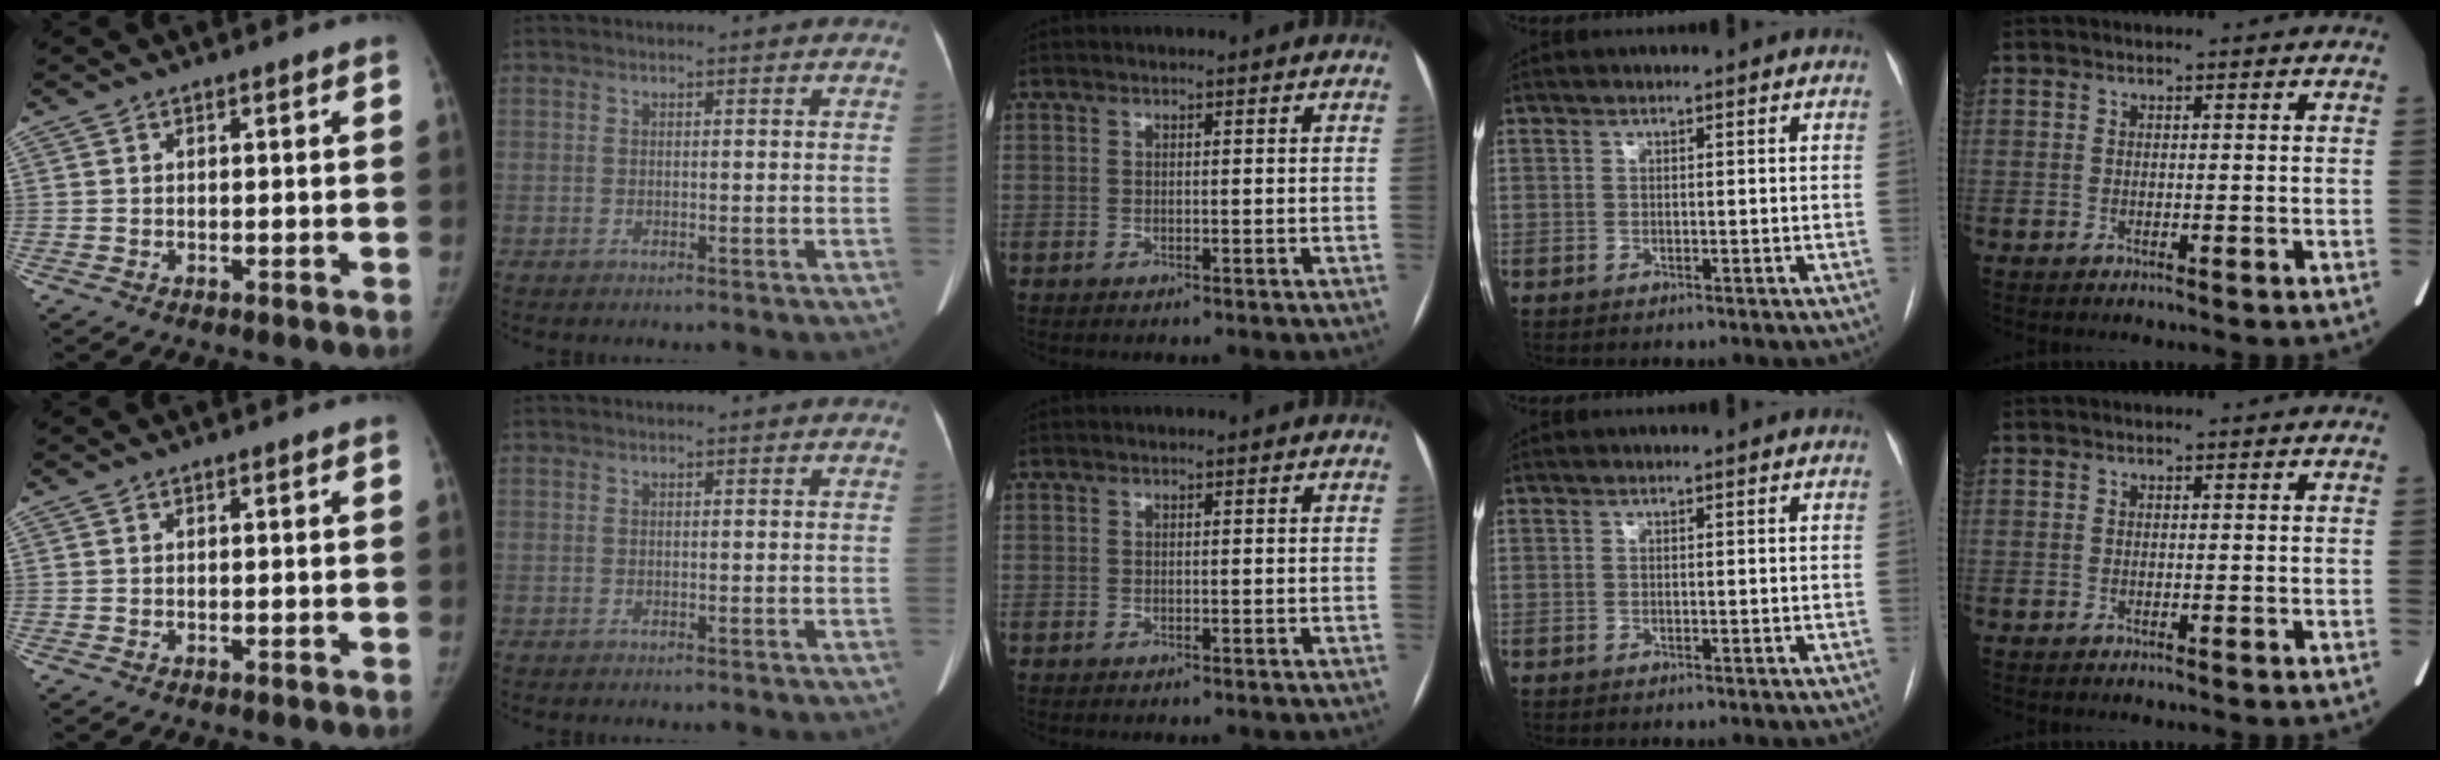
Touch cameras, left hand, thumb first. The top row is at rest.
{}